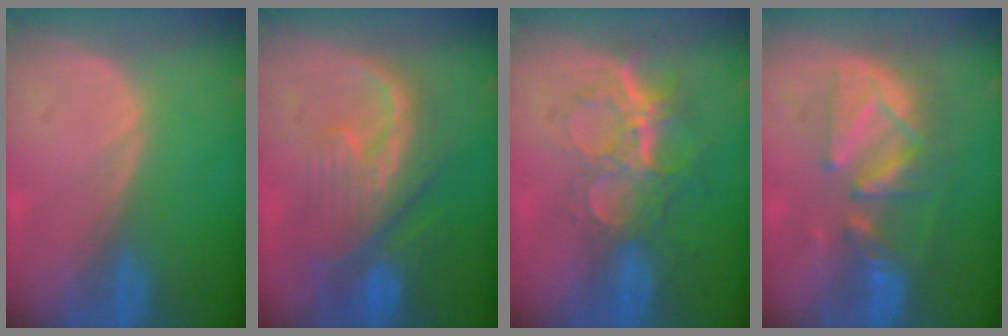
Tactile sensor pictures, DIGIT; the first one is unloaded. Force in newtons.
{"total": 9.7, "press": 9.2, "slide": 3.2}
{"total": 9.2, "press": 7.7, "slide": 5.0}
{"total": 8.6, "press": 8.5, "slide": 1.5}